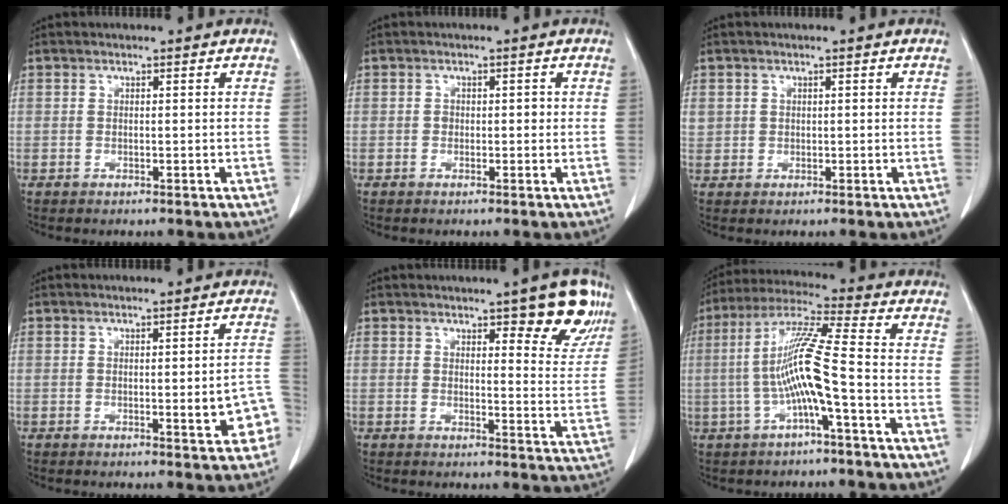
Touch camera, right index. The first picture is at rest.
{"total": 1.2, "force": [-0.2, 1.0, 0.7], "torque": [-0.005, 0.004, -0.003]}
{"total": 1.8, "force": [0.5, 1.7, 0.3], "torque": [-0.001, 0.012, 0.012]}
{"total": 4.9, "force": [-1.8, 1.1, 4.4], "torque": [-0.043, 0.008, -0.020]}
{"total": 8.7, "force": [5.7, 2.1, 6.3], "torque": [-0.067, -0.014, 0.066]}
{"total": 10.3, "force": [-2.1, -0.5, 10.0], "torque": [-0.202, 0.017, -0.045]}